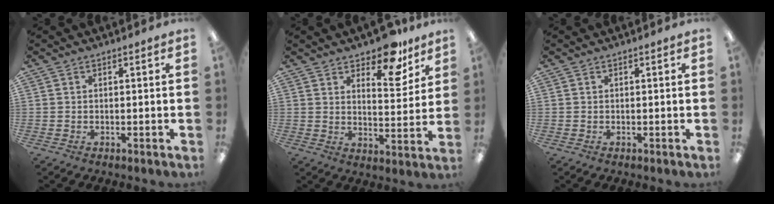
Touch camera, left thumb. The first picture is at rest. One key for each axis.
{"total": 11.3, "fx": 8.9, "fy": 4.5, "fz": 5.3, "tx": -0.060, "ty": -0.061, "tz": 0.154}
{"total": 0.0}